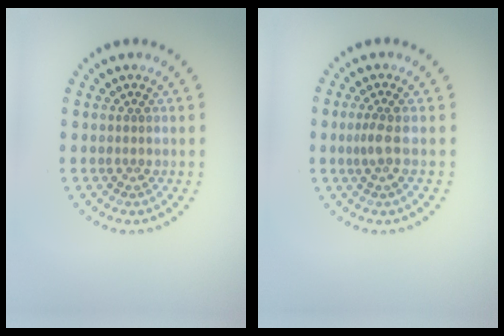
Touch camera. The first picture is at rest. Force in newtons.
{"total": 1.9, "press": 1.5, "slide": 1.2}